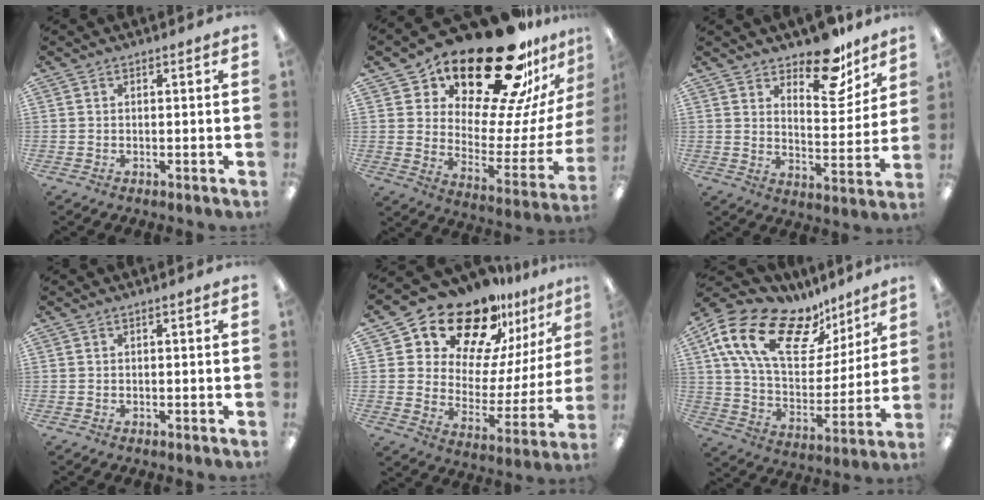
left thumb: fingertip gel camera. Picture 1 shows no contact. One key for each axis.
{"total": 27.4, "fx": 21.2, "fy": 9.4, "fz": 14.6, "tx": -0.219, "ty": -0.163, "tz": 0.365}
{"total": 13.6, "fx": 10.8, "fy": 5.7, "fz": 5.9, "tx": -0.073, "ty": -0.078, "tz": 0.190}
{"total": 0.0}
{"total": 20.0, "fx": 16.8, "fy": 8.2, "fz": 7.1, "tx": -0.132, "ty": -0.130, "tz": 0.296}
{"total": 22.0, "fx": 13.0, "fy": 10.9, "fz": 13.9, "tx": -0.261, "ty": -0.062, "tz": 0.235}